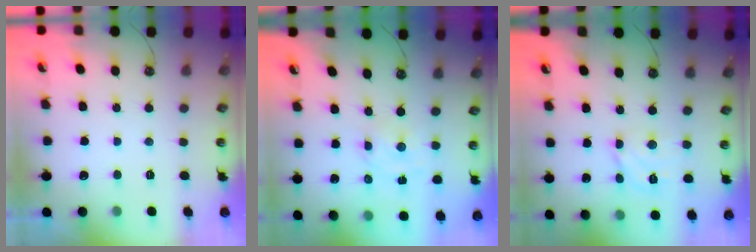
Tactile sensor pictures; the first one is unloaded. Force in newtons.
{"total": 2.4, "press": 2.3, "slide": 0.7}
{"total": 8.1, "press": 8.0, "slide": 1.1}